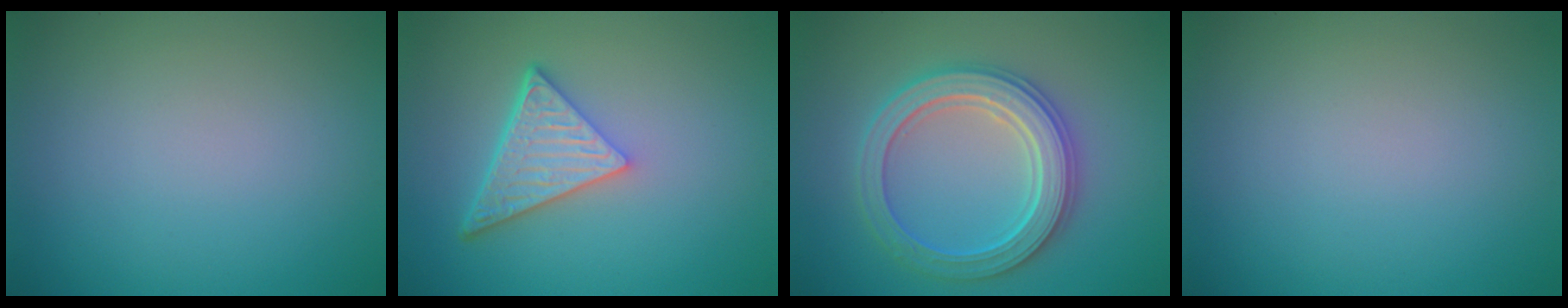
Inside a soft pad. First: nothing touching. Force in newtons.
{"total": 5.3, "press": 3.9, "slide": 3.6}
{"total": 5.4, "press": 5.4, "slide": 0.9}
{"total": 0.0}